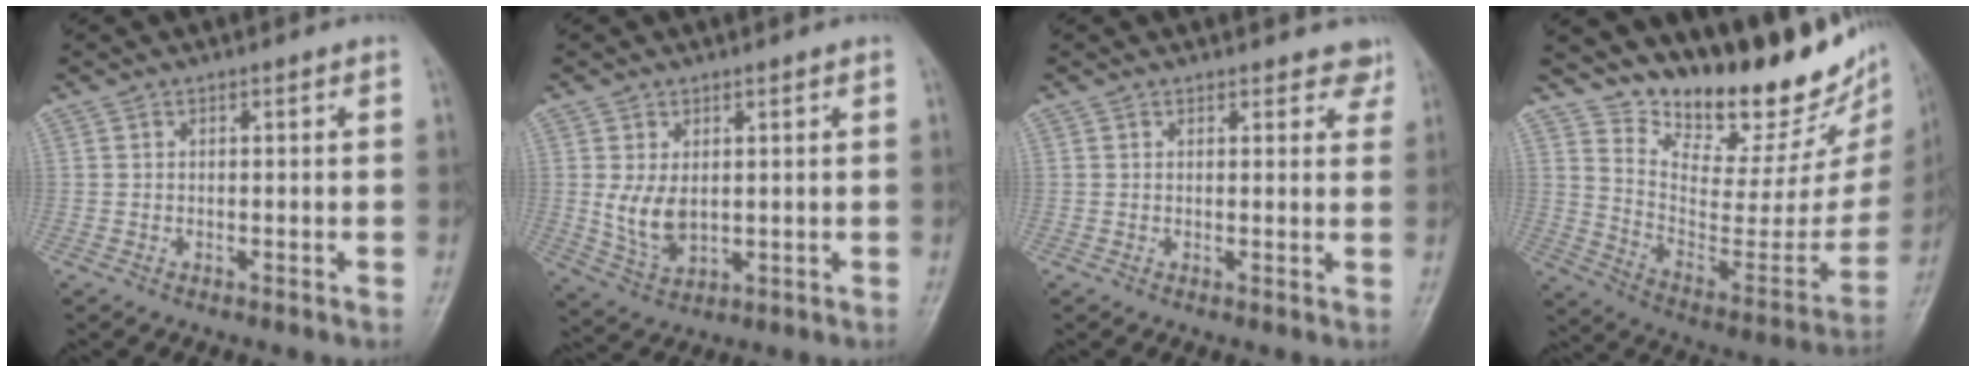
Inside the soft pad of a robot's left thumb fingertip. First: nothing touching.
{"total": 6.3, "force": [1.1, 3.9, 4.8], "torque": [-0.082, -0.016, 0.035]}
{"total": 4.2, "force": [3.7, 1.8, 0.5], "torque": [0.029, -0.019, 0.024]}
{"total": 25.4, "force": [20.6, 8.0, 12.7], "torque": [-0.163, -0.136, 0.311]}